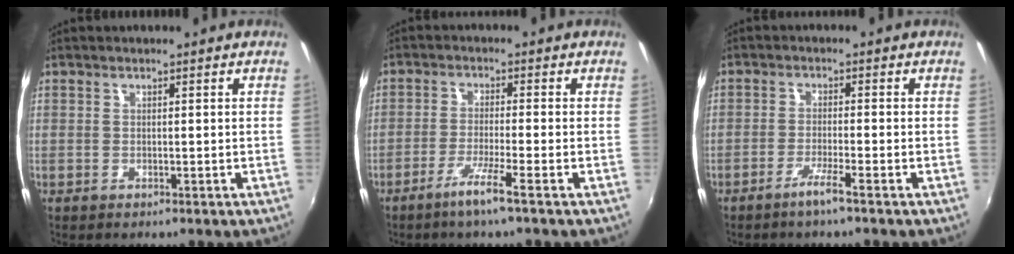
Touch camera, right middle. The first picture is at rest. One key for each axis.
{"total": 4.9, "fx": -3.2, "fy": -1.0, "fz": 3.7, "tx": -0.083, "ty": -0.009, "tz": -0.061}
{"total": 3.3, "fx": -2.3, "fy": -0.6, "fz": 2.2, "tx": -0.053, "ty": -0.004, "tz": -0.046}